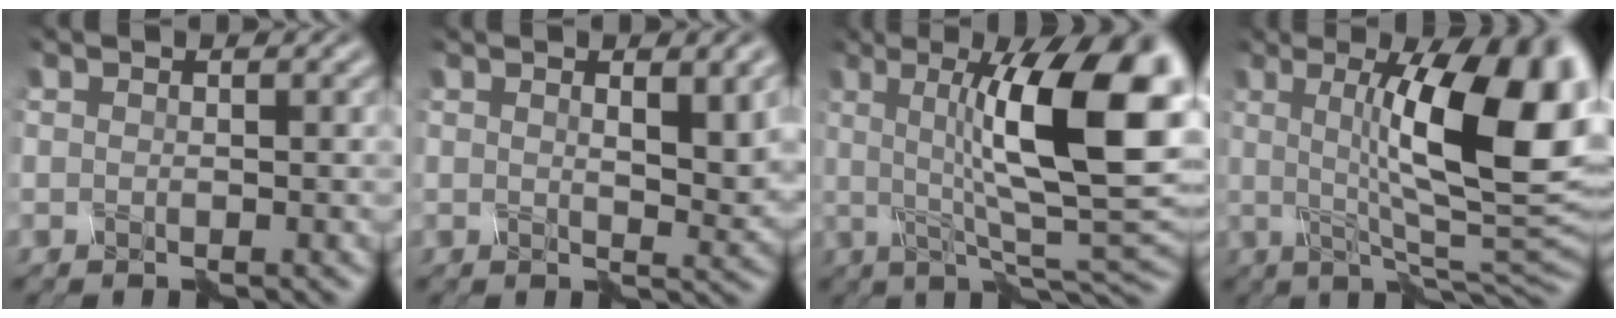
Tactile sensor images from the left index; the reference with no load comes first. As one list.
[{"total": 4.2, "force": [1.5, 0.7, 3.9], "torque": [-0.054, -0.001, 0.025]}, {"total": 13.0, "force": [1.3, 2.4, 12.7], "torque": [-0.174, 0.015, 0.016]}, {"total": 12.8, "force": [1.3, 2.5, 12.5], "torque": [-0.160, 0.009, 0.017]}]